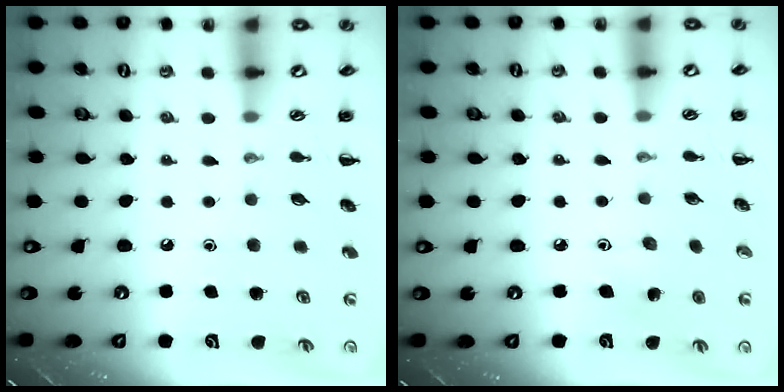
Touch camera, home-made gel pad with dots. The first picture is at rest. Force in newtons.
{"total": 3.2, "press": 3.0, "slide": 1.0}